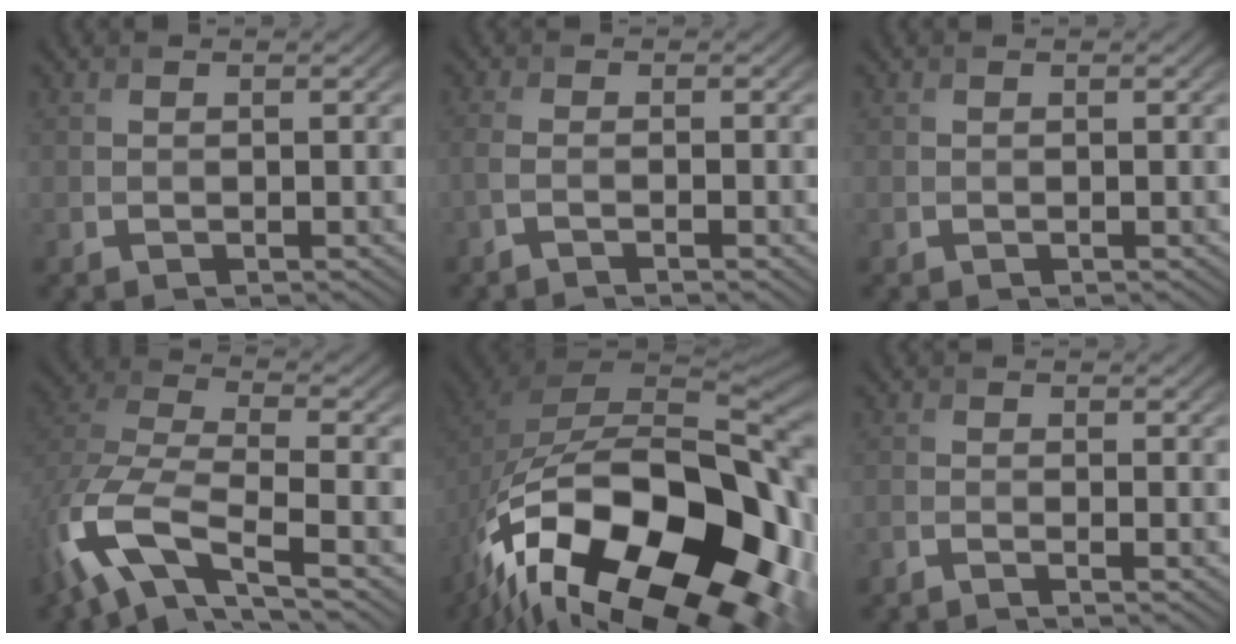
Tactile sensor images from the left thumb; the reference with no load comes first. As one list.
[{"total": 2.8, "force": [-1.5, 0.6, 2.3], "torque": [-0.046, 0.000, -0.041]}, {"total": 0.0}, {"total": 13.3, "force": [-5.9, 5.8, 10.4], "torque": [-0.249, -0.021, -0.123]}, {"total": 21.0, "force": [-10.0, 10.2, 15.3], "torque": [-0.299, -0.041, -0.137]}, {"total": 1.8, "force": [-1.3, 0.2, 1.2], "torque": [-0.017, -0.002, -0.034]}]